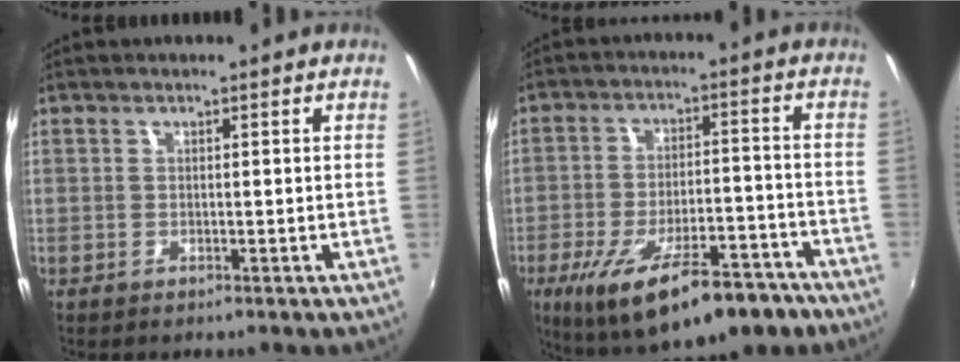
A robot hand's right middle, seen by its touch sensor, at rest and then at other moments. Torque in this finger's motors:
{"motor_torque": [1.43, -0.71, 0.44, 0.21]}